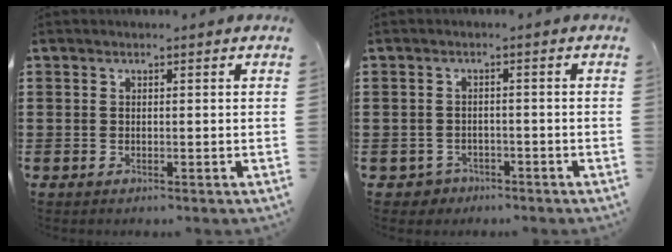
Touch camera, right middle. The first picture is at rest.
{"total": 1.9, "force": [-1.5, 1.0, -0.1], "torque": [-0.008, 0.002, -0.036]}